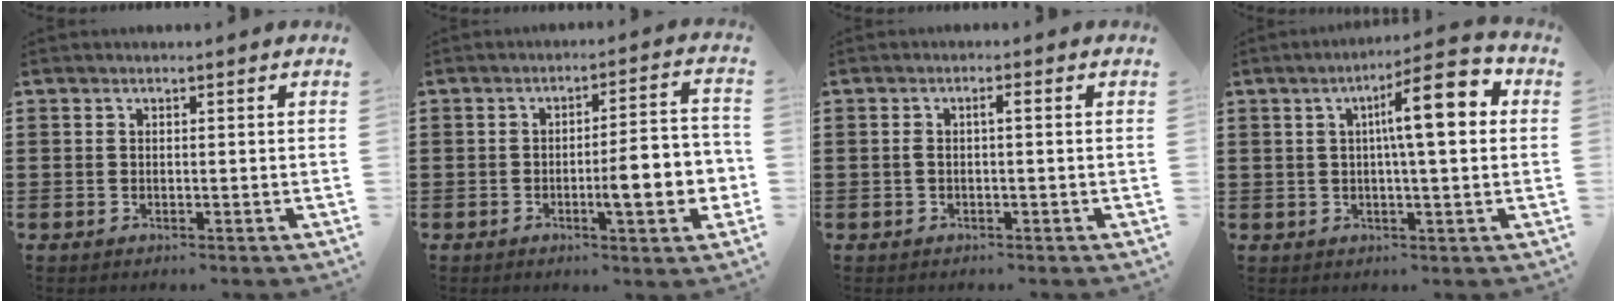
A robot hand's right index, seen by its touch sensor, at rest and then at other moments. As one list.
[{"total": 8.5, "force": [-2.2, 1.7, 8.1], "torque": [-0.114, -0.006, -0.037]}, {"total": 1.6, "force": [-0.2, 0.1, 1.5], "torque": [-0.037, -0.001, -0.009]}, {"total": 10.4, "force": [1.9, 2.2, 10.0], "torque": [-0.158, -0.003, 0.021]}]